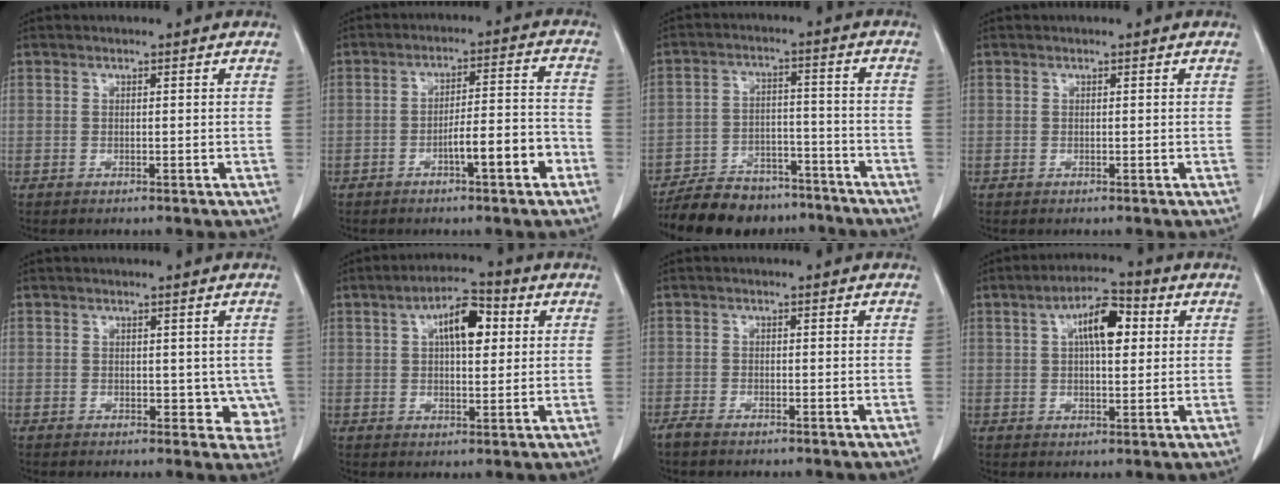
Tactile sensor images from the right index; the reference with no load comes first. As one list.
[{"total": 7.8, "force": [-3.7, 0.9, 6.7], "torque": [-0.103, 0.018, -0.052]}, {"total": 15.8, "force": [-13.8, 6.0, 4.8], "torque": [-0.084, 0.011, -0.203]}, {"total": 0.0}, {"total": 4.0, "force": [0.3, 2.9, 2.8], "torque": [-0.006, -0.002, 0.008]}, {"total": 8.0, "force": [2.4, 3.1, 7.0], "torque": [-0.115, 0.019, 0.036]}, {"total": 2.4, "force": [-1.9, 0.6, 1.3], "torque": [-0.029, -0.005, -0.028]}, {"total": 7.8, "force": [2.2, 2.8, 7.0], "torque": [-0.118, 0.020, 0.033]}]